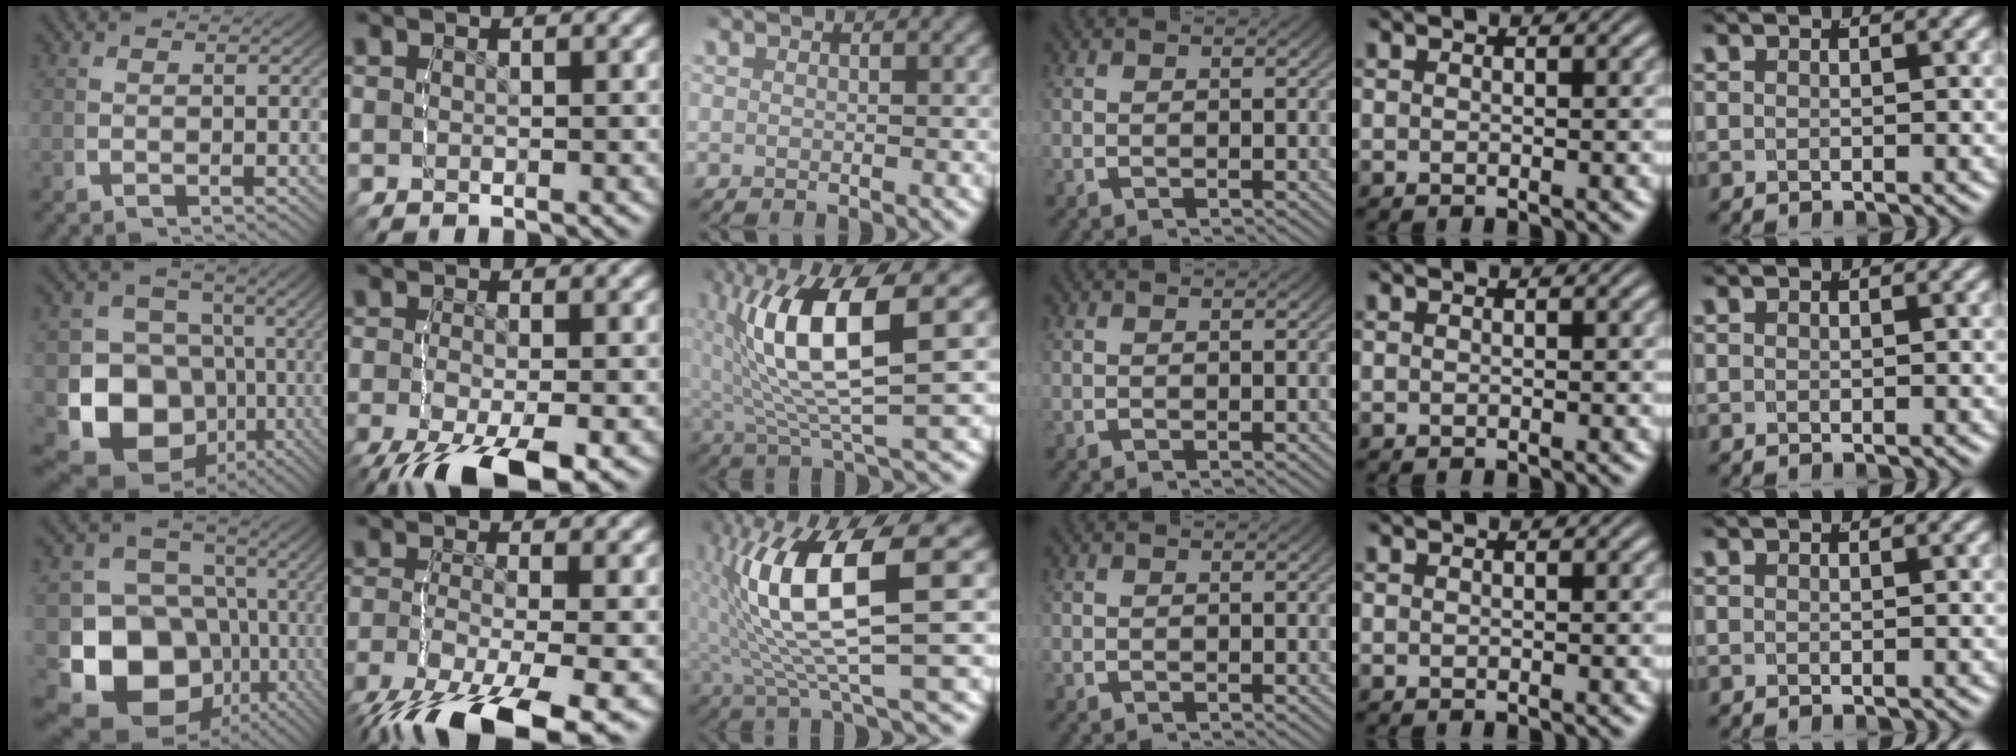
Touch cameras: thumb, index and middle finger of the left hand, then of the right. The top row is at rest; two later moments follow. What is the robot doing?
{"motion": "lift_and_place", "object": "bandage"}